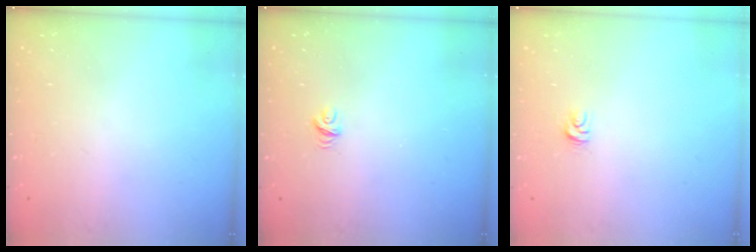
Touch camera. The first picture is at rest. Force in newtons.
{"total": 4.5, "press": 4.4, "slide": 0.5}
{"total": 4.1, "press": 4.1, "slide": 0.4}